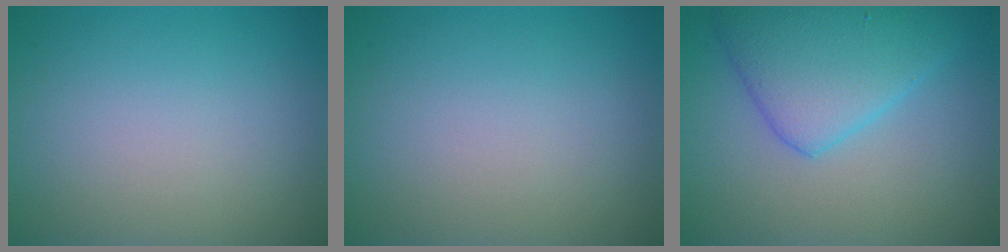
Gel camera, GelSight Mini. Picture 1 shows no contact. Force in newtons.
{"total": 0.0}
{"total": 4.1, "press": 4.1, "slide": 0.2}